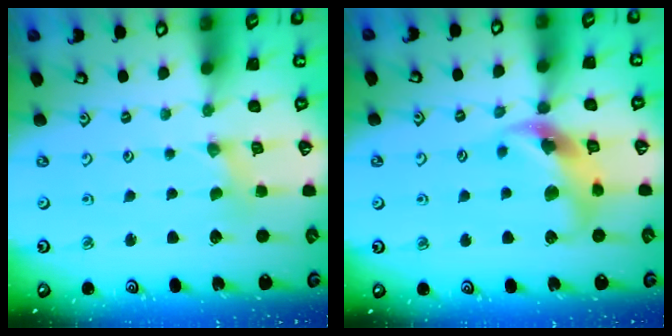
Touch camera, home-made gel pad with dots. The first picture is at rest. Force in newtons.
{"total": 13.5, "press": 13.4, "slide": 1.8}